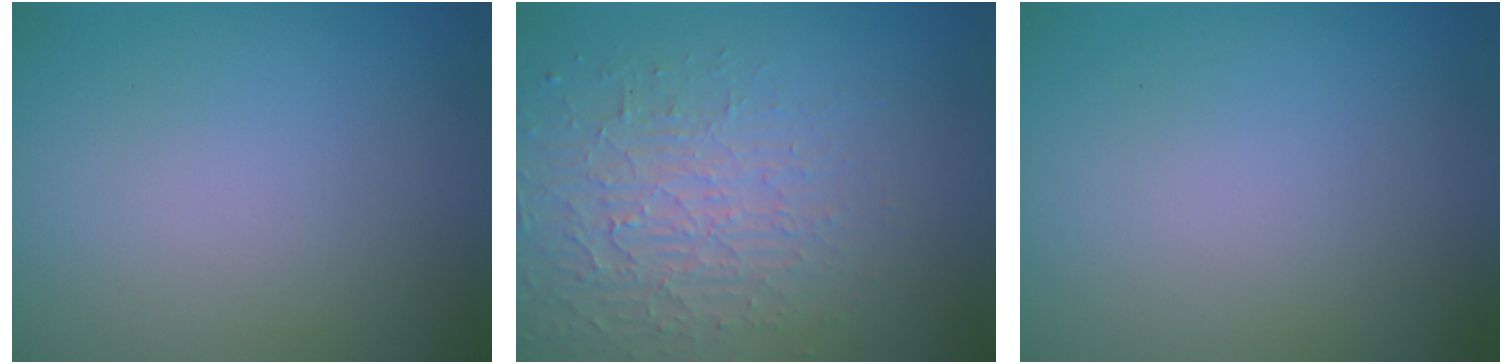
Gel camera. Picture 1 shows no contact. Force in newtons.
{"total": 3.7, "press": 3.3, "slide": 1.6}
{"total": 0.0}